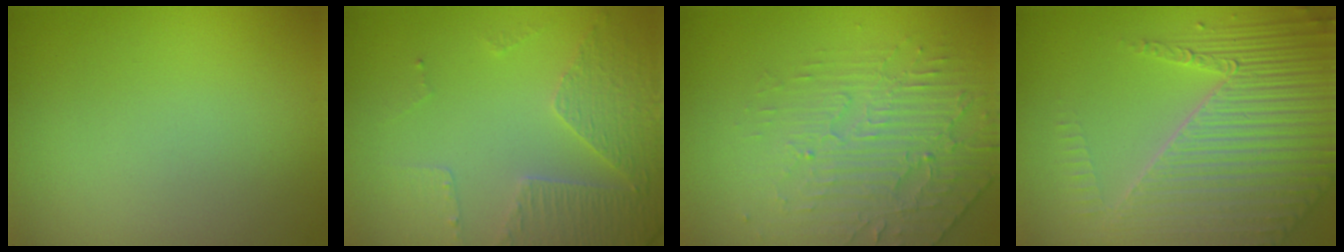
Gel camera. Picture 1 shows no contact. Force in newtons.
{"total": 4.8, "press": 3.5, "slide": 3.2}
{"total": 4.5, "press": 3.3, "slide": 3.1}
{"total": 8.1, "press": 5.9, "slide": 5.7}